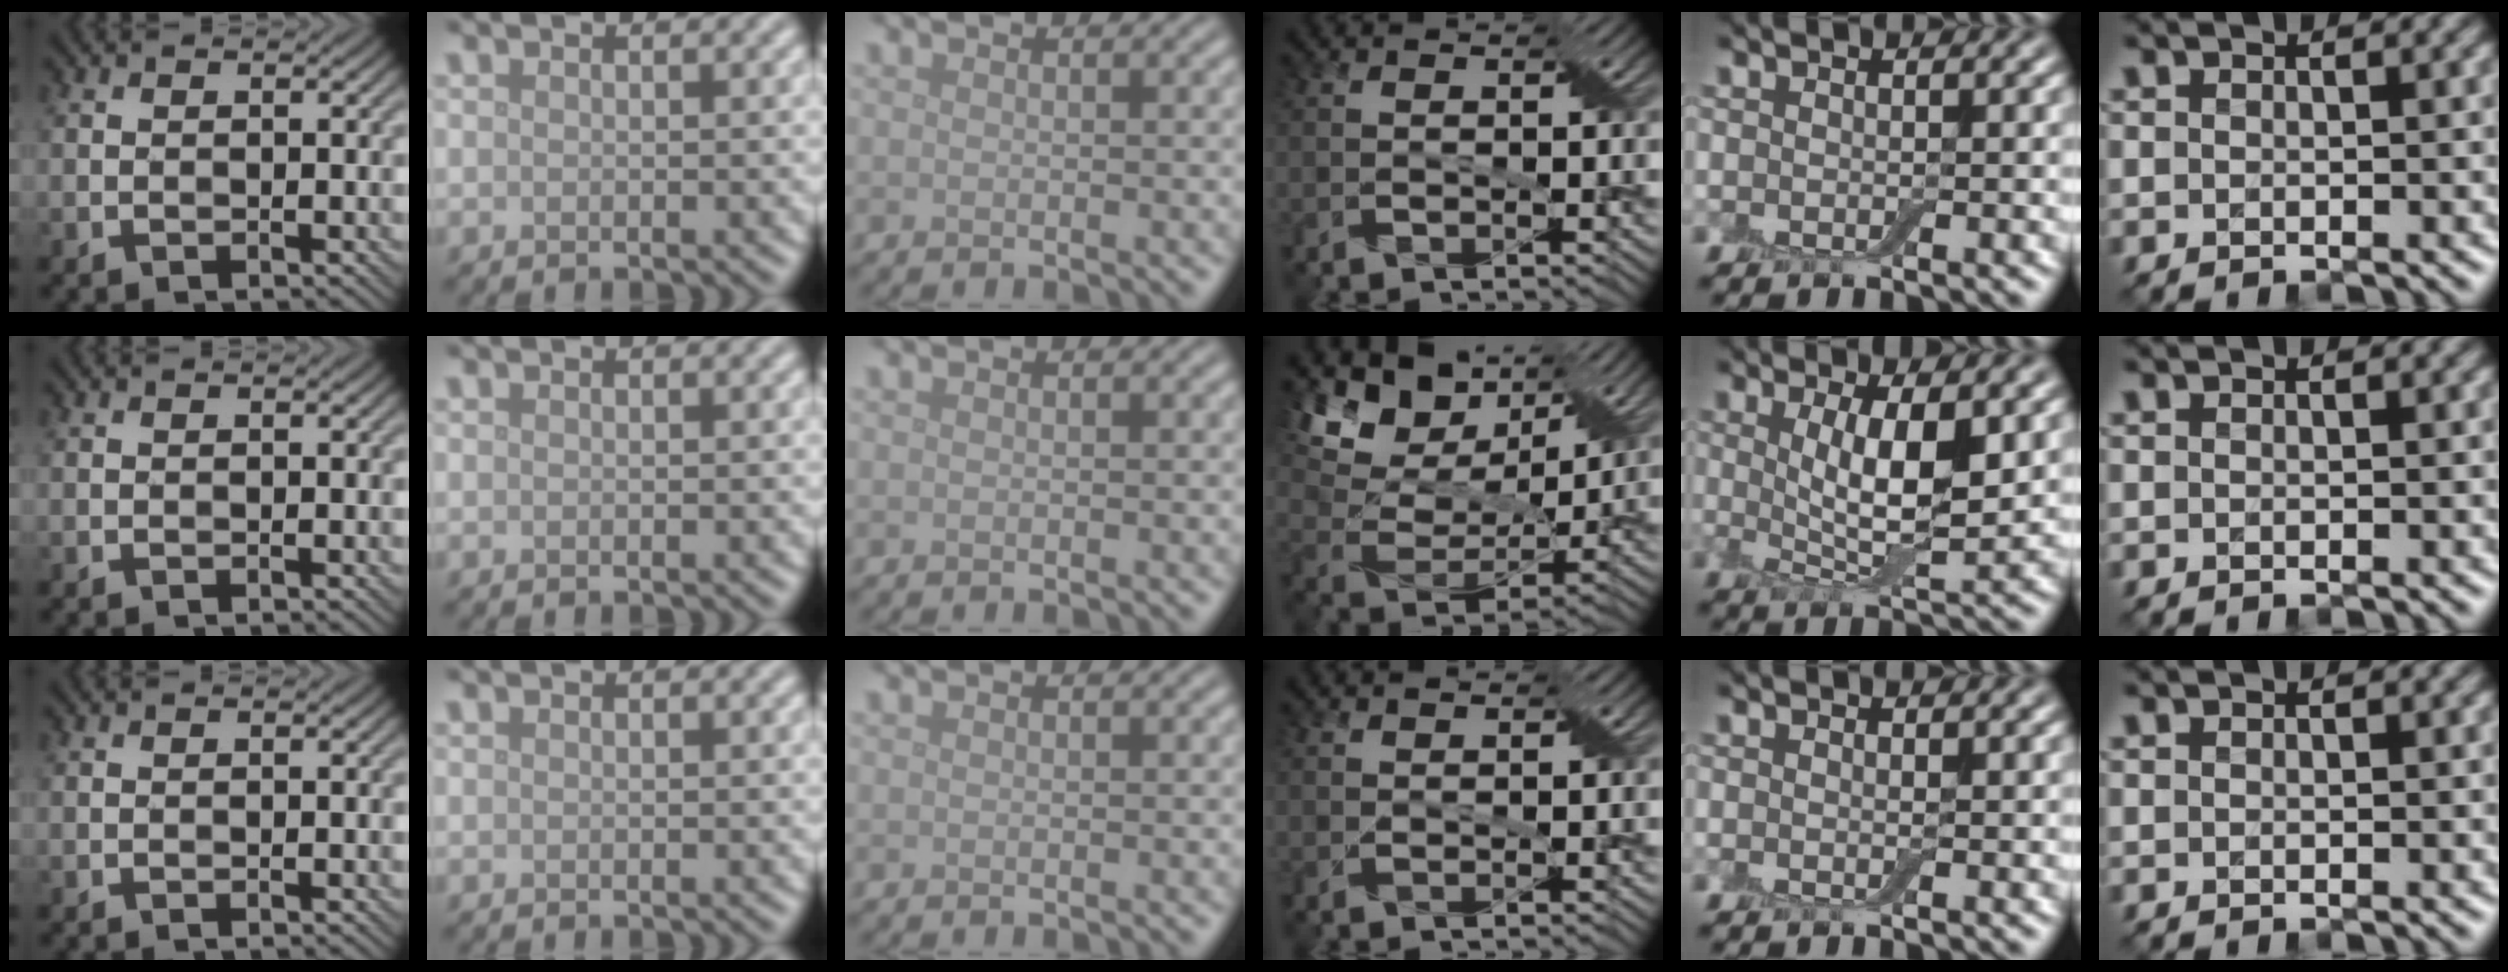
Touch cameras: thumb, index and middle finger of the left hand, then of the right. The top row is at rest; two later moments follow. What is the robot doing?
{"motion": "fold", "object": "bandage"}